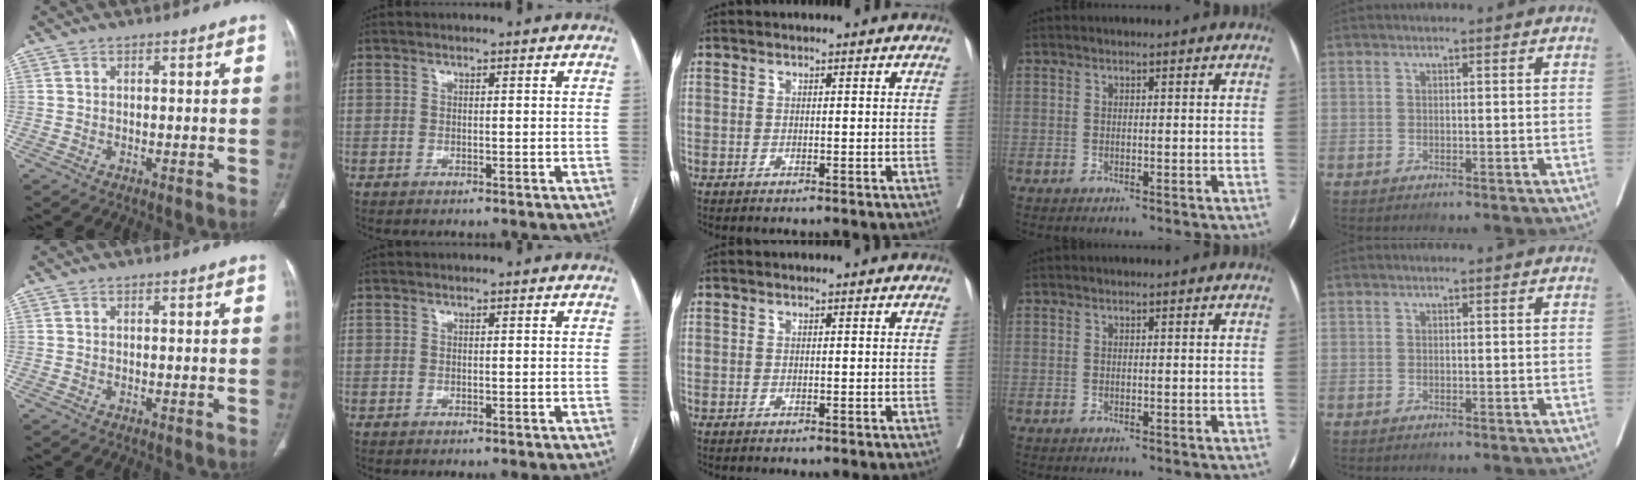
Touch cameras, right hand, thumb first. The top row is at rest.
{}